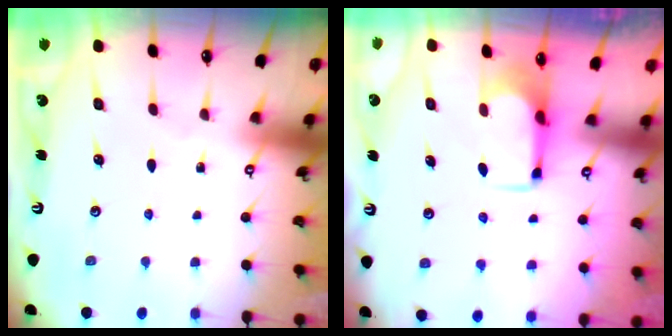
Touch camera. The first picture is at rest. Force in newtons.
{"total": 2.5, "press": 2.3, "slide": 0.9}